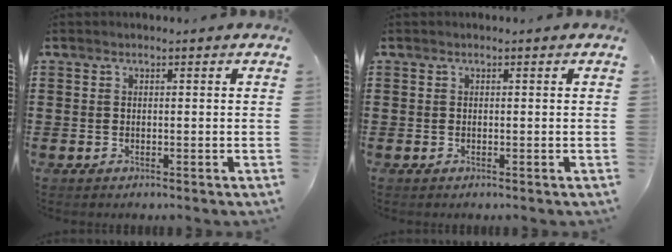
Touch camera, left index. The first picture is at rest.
{"total": 0.0}